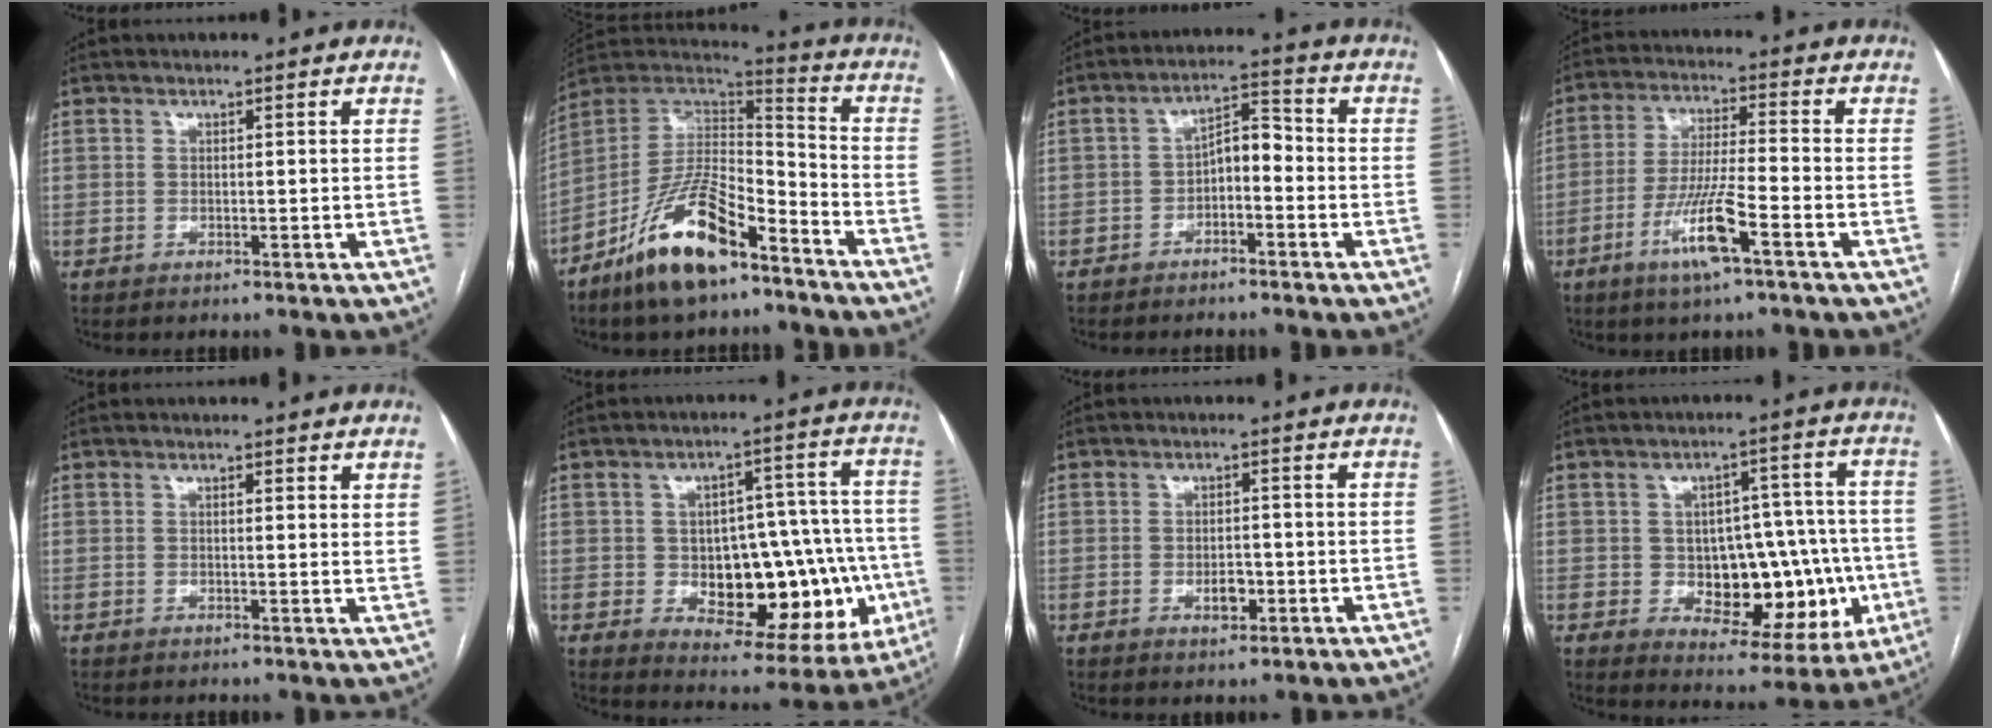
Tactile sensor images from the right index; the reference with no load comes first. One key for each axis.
{"total": 16.2, "fx": -10.6, "fy": 4.9, "fz": 11.3, "tx": -0.210, "ty": 0.013, "tz": -0.190}
{"total": 5.2, "fx": -1.9, "fy": 2.4, "fz": 4.2, "tx": -0.073, "ty": 0.027, "tz": -0.034}
{"total": 9.5, "fx": -4.7, "fy": 0.4, "fz": 8.3, "tx": -0.165, "ty": -0.009, "tz": -0.089}
{"total": 2.0, "fx": 1.4, "fy": 0.3, "fz": 1.4, "tx": -0.020, "ty": -0.004, "tz": 0.013}
{"total": 19.4, "fx": -3.7, "fy": 9.9, "fz": 16.3, "tx": -0.190, "ty": 0.039, "tz": -0.021}
{"total": 3.0, "fx": -1.0, "fy": 1.7, "fz": 2.3, "tx": -0.036, "ty": 0.003, "tz": -0.010}
{"total": 15.2, "fx": -2.6, "fy": 8.5, "fz": 12.3, "tx": -0.150, "ty": 0.035, "tz": -0.011}